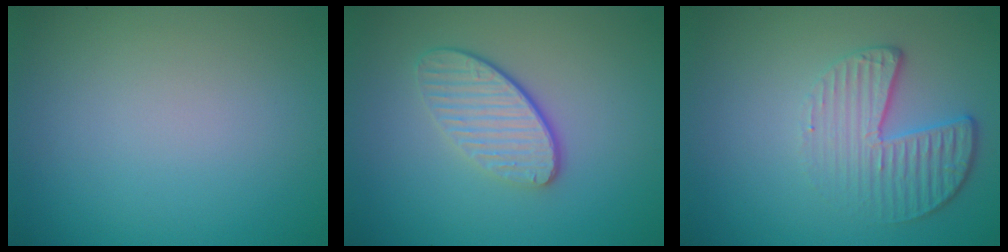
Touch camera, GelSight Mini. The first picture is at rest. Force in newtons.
{"total": 3.7, "press": 2.9, "slide": 2.3}
{"total": 4.4, "press": 3.1, "slide": 3.1}